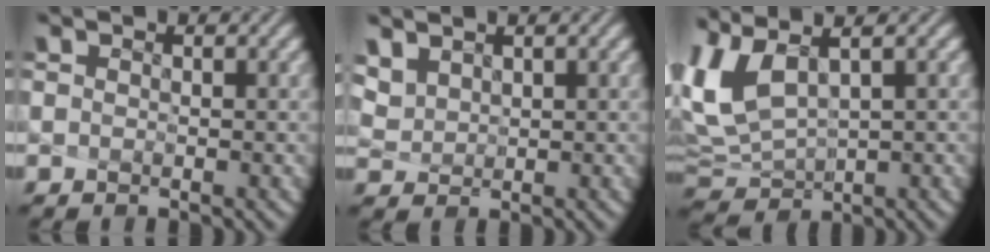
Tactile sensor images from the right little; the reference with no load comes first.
{"total": 3.8, "force": [2.5, 2.3, 1.7], "torque": [-0.076, 0.005, 0.068]}
{"total": 5.1, "force": [1.4, 2.3, 4.4], "torque": [-0.116, 0.003, 0.041]}